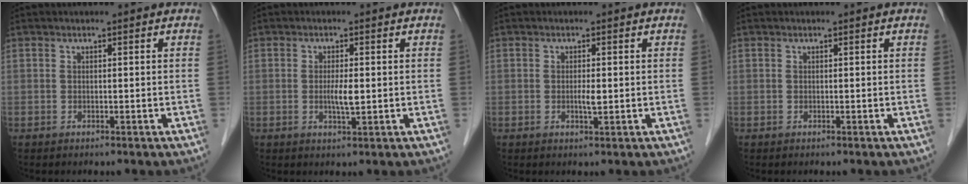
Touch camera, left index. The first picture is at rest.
{"total": 2.6, "force": [0.0, 0.3, 2.5], "torque": [-0.051, -0.004, 0.001]}
{"total": 1.5, "force": [0.0, 0.2, 1.4], "torque": [-0.027, -0.001, 0.001]}
{"total": 0.0}